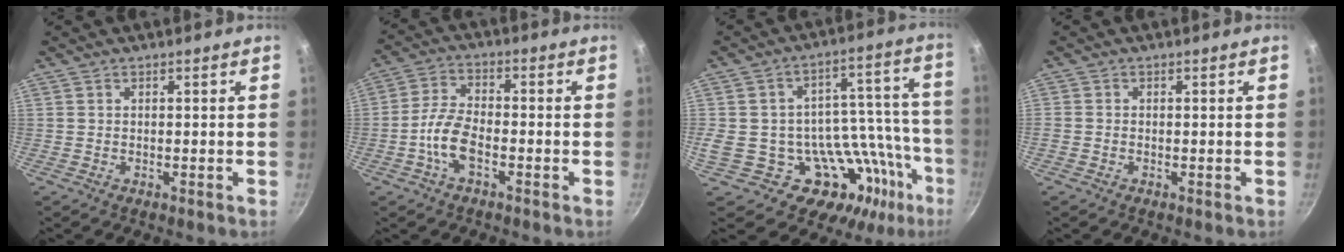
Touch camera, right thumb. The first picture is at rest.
{"total": 7.2, "force": [-2.8, 3.4, 5.7], "torque": [-0.114, 0.027, -0.063]}
{"total": 22.0, "force": [-10.6, 14.3, 12.9], "torque": [-0.084, 0.061, -0.150]}
{"total": 0.7, "force": [-0.4, 0.4, 0.3], "torque": [-0.010, 0.002, -0.009]}